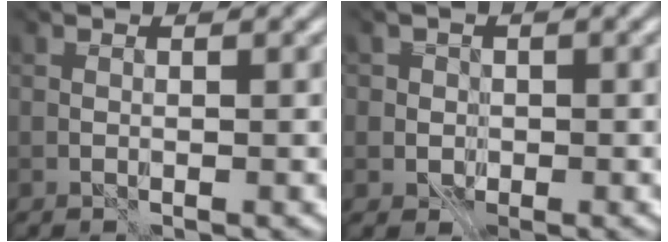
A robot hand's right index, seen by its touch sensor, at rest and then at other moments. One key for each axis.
{"total": 2.0, "fx": 0.7, "fy": 1.9, "fz": 0.2, "tx": 0.021, "ty": 0.010, "tz": -0.002}